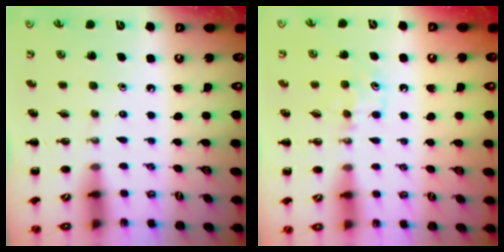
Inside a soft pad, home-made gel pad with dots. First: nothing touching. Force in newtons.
{"total": 5.6, "press": 5.3, "slide": 1.7}